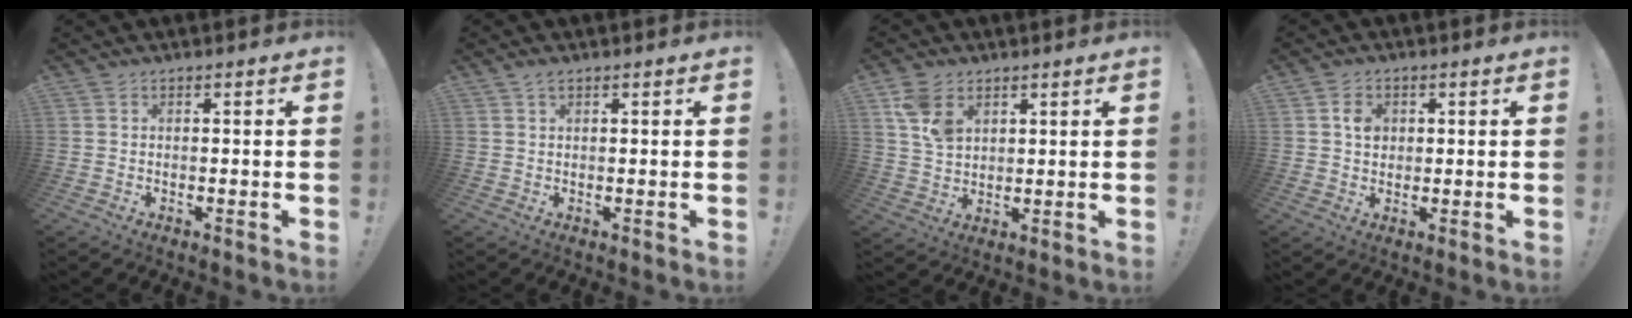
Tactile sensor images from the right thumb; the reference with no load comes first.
{"total": 1.5, "force": [0.9, 0.7, 1.0], "torque": [-0.021, 0.000, 0.016]}
{"total": 8.5, "force": [4.3, 5.6, 4.7], "torque": [-0.077, -0.009, 0.085]}
{"total": 4.6, "force": [1.0, 3.8, 2.5], "torque": [-0.036, 0.003, 0.017]}